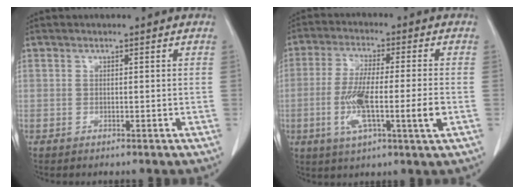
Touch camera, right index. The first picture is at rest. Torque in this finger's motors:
{"motor_torque": [1.51, -0.63, 0.77, 0.20]}